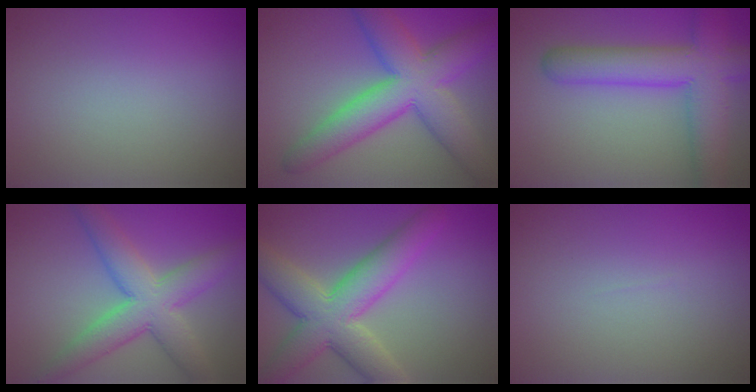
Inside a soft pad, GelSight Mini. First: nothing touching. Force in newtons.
{"total": 9.4, "press": 9.3, "slide": 0.5}
{"total": 7.7, "press": 7.7, "slide": 0.5}
{"total": 6.9, "press": 6.9, "slide": 0.1}
{"total": 8.1, "press": 8.1, "slide": 0.5}
{"total": 0.0}